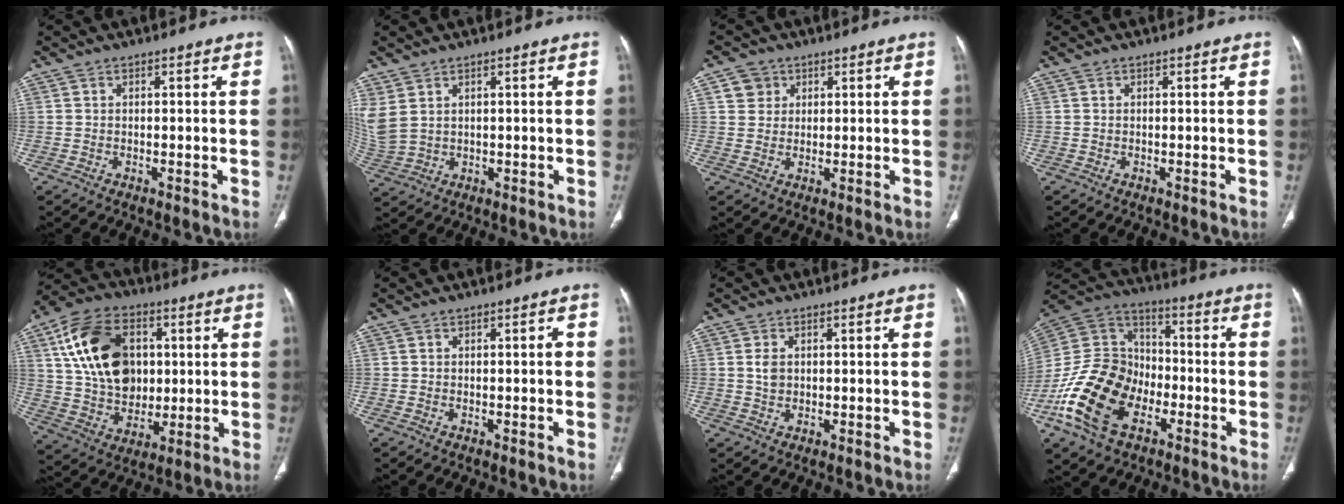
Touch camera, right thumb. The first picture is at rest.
{"total": 6.2, "force": [2.6, 3.8, 4.1], "torque": [-0.107, 0.000, 0.066]}
{"total": 3.3, "force": [1.4, 3.0, 0.4], "torque": [0.011, -0.005, 0.021]}
{"total": 0.0}
{"total": 19.2, "force": [4.5, 13.8, 12.6], "torque": [-0.195, -0.001, 0.086]}
{"total": 1.0, "force": [-0.2, 0.3, 0.9], "torque": [-0.012, 0.006, -0.003]}
{"total": 2.2, "force": [0.3, 1.6, 1.5], "torque": [-0.027, -0.003, 0.008]}
{"total": 21.2, "force": [-8.7, 13.3, 14.0], "torque": [-0.255, 0.052, -0.162]}